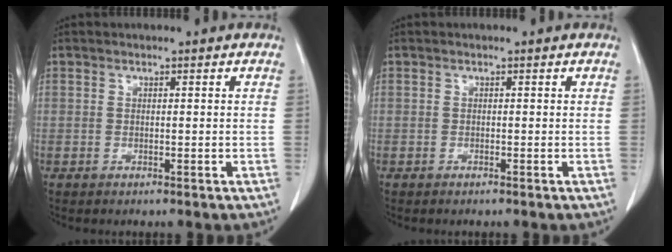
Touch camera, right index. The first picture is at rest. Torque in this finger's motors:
{"motor_torque": [-0.13, -0.09, -0.02, -0.01]}